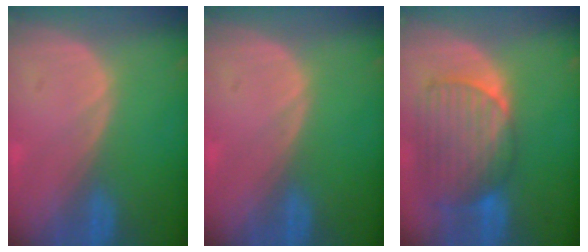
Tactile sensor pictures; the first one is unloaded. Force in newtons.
{"total": 0.0}
{"total": 10.0, "press": 8.6, "slide": 5.0}